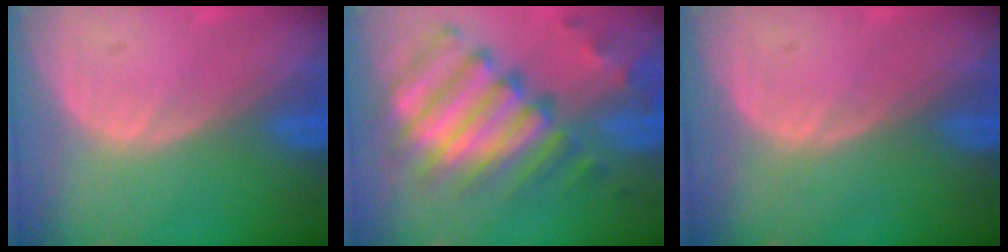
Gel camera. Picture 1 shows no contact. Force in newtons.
{"total": 12.2, "press": 10.5, "slide": 6.1}
{"total": 0.0}